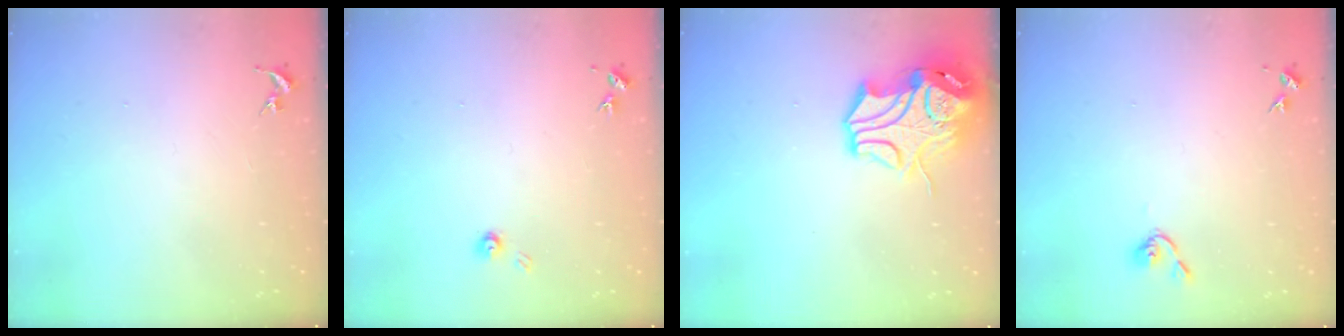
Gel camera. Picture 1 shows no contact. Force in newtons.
{"total": 3.8, "press": 3.8, "slide": 0.5}
{"total": 14.2, "press": 14.0, "slide": 2.0}
{"total": 4.0, "press": 3.9, "slide": 0.7}